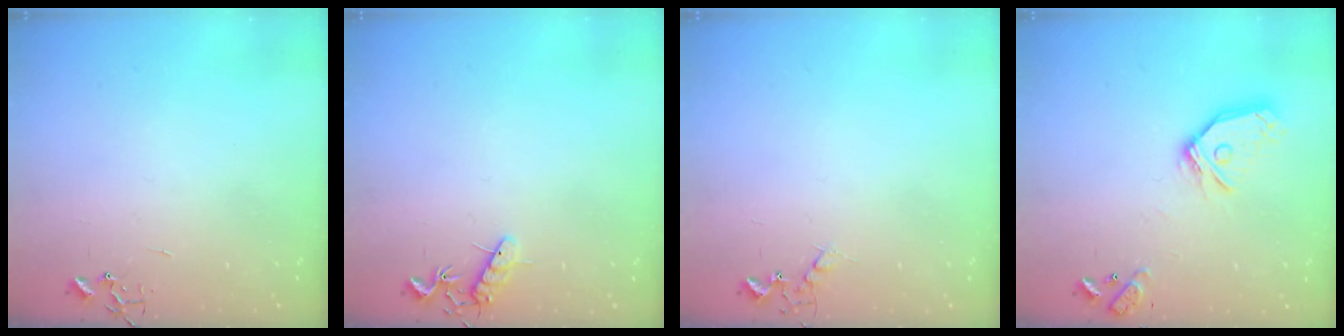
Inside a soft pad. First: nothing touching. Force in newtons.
{"total": 7.5, "press": 7.4, "slide": 0.6}
{"total": 4.8, "press": 4.7, "slide": 0.8}
{"total": 15.0, "press": 14.9, "slide": 2.2}